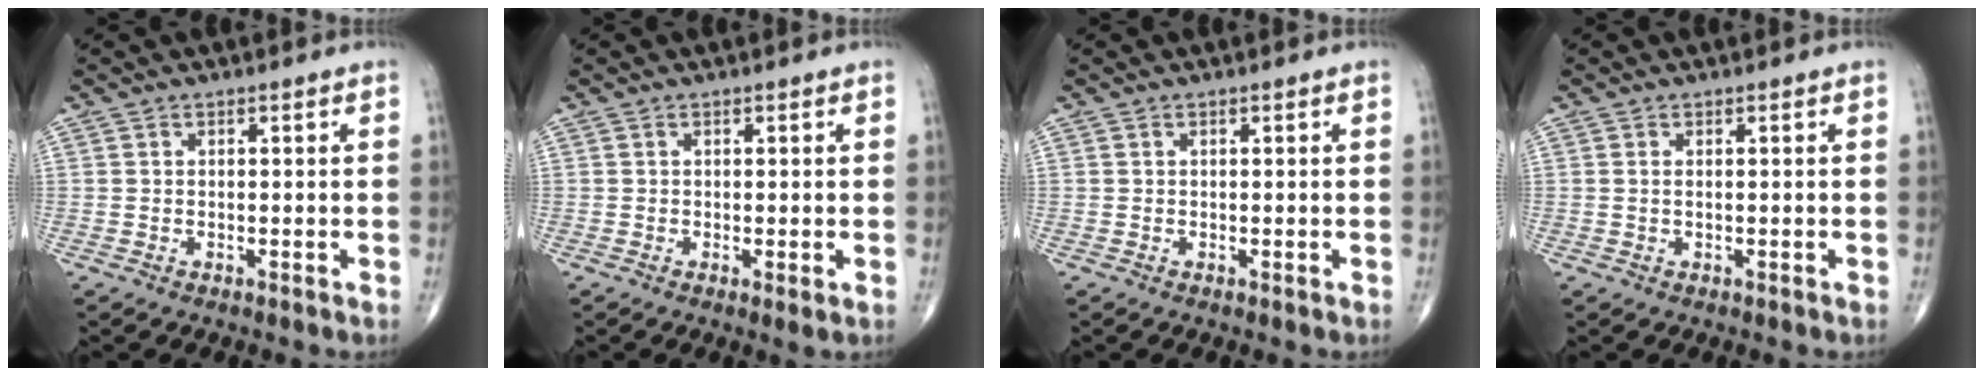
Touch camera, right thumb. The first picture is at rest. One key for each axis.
{"total": 1.4, "fx": -0.1, "fy": 0.2, "fz": 1.4, "tx": -0.024, "ty": -0.006, "tz": -0.002}
{"total": 0.0}
{"total": 0.6, "fx": 0.1, "fy": 0.2, "fz": 0.5, "tx": -0.018, "ty": 0.001, "tz": 0.005}